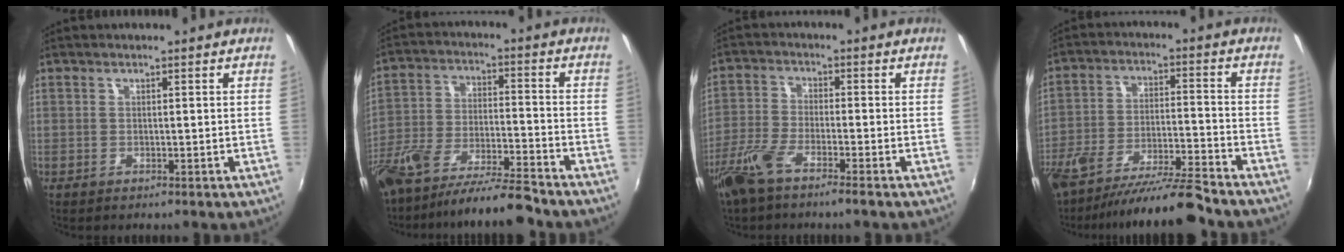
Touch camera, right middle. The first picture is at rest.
{"total": 14.7, "force": [-12.3, 1.9, 7.7], "torque": [-0.158, -0.026, -0.215]}
{"total": 9.3, "force": [-6.8, 0.5, 6.2], "torque": [-0.140, -0.023, -0.133]}
{"total": 15.0, "force": [-13.0, 0.5, 7.4], "torque": [-0.152, -0.028, -0.219]}